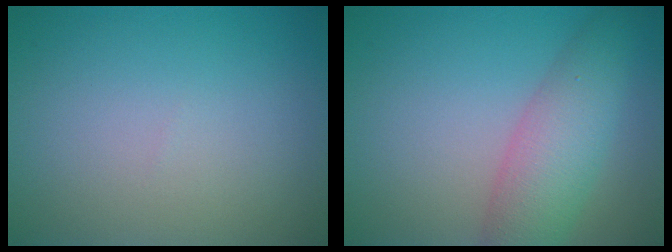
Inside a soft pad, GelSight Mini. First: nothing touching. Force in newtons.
{"total": 5.3, "press": 5.3, "slide": 0.2}